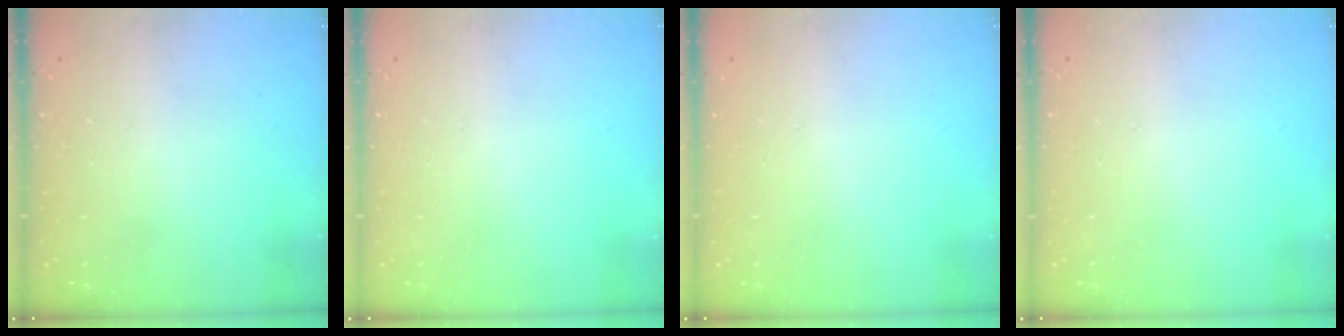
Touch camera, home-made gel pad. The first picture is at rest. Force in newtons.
{"total": 0.0}
{"total": 0.0}
{"total": 0.0}